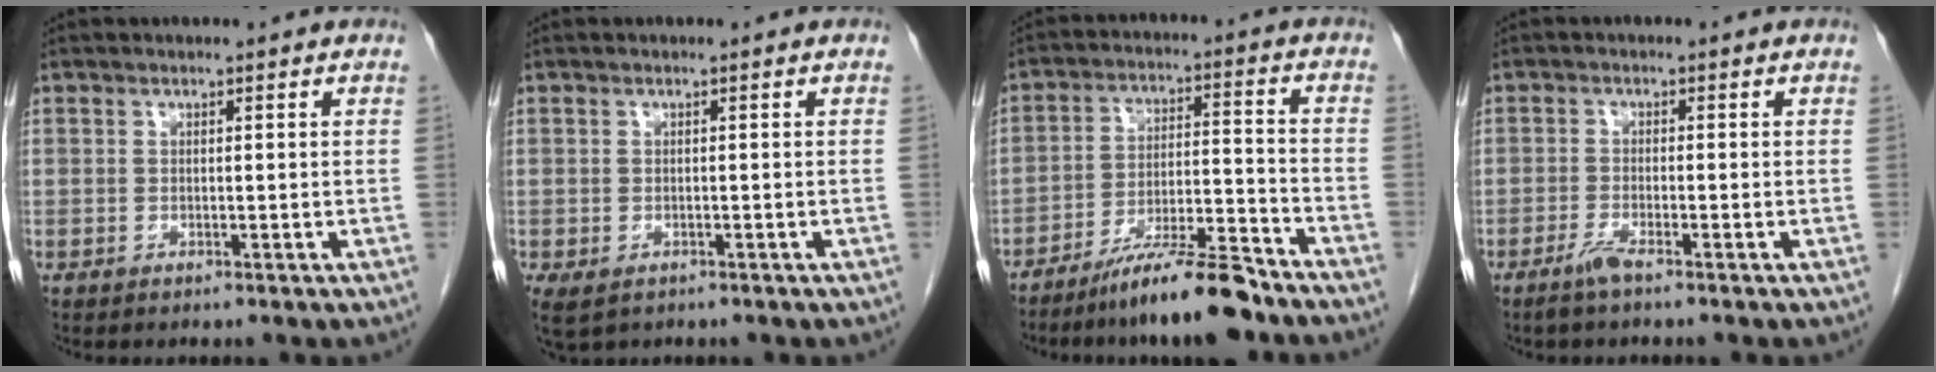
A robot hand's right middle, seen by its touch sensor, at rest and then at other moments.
{"total": 3.5, "force": [-1.9, 2.4, 1.8], "torque": [-0.034, -0.008, -0.025]}
{"total": 11.2, "force": [-9.1, 0.7, 6.4], "torque": [-0.103, -0.005, -0.157]}
{"total": 2.2, "force": [-1.7, -0.1, 1.4], "torque": [-0.038, -0.005, -0.037]}